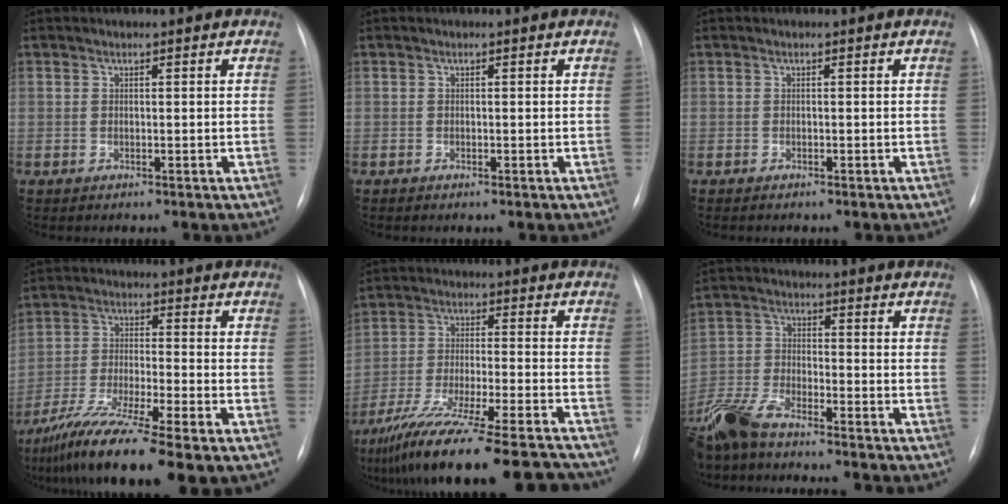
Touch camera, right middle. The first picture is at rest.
{"total": 0.0}
{"total": 0.6, "force": [-0.6, 0.1, 0.3], "torque": [-0.013, -0.004, -0.008]}
{"total": 12.3, "force": [-8.5, 0.3, 8.9], "torque": [-0.171, -0.039, -0.150]}
{"total": 22.6, "force": [-19.6, 1.5, 11.2], "torque": [-0.161, -0.035, -0.298]}
{"total": 10.9, "force": [-9.3, 2.2, 5.2], "torque": [-0.114, -0.019, -0.170]}